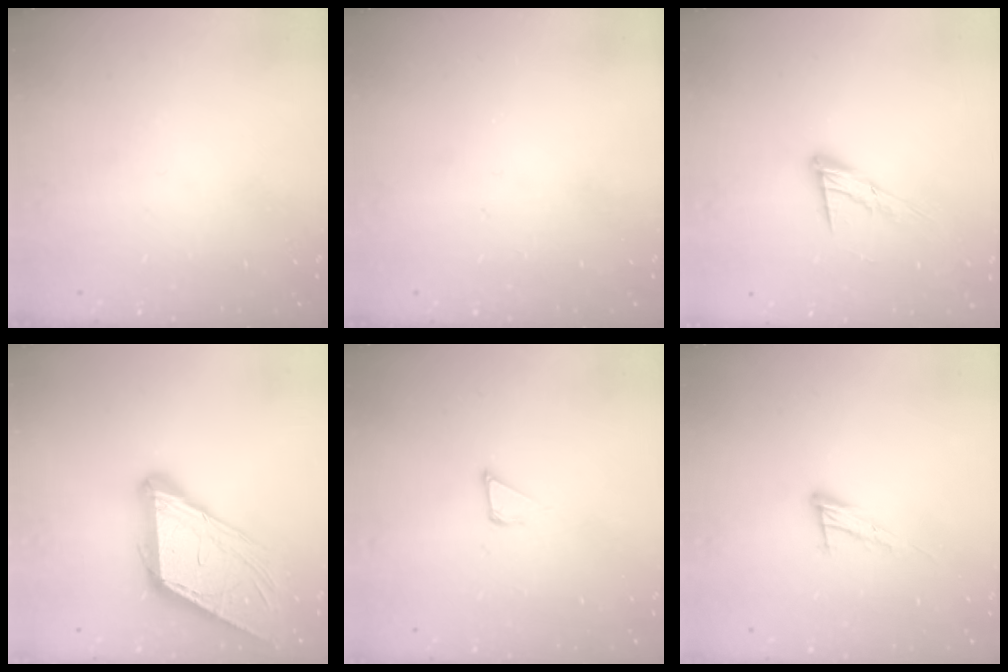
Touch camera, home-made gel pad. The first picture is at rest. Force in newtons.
{"total": 0.0}
{"total": 10.7, "press": 10.6, "slide": 1.3}
{"total": 14.0, "press": 13.9, "slide": 1.9}
{"total": 2.8, "press": 2.8, "slide": 0.1}
{"total": 8.8, "press": 8.7, "slide": 0.2}